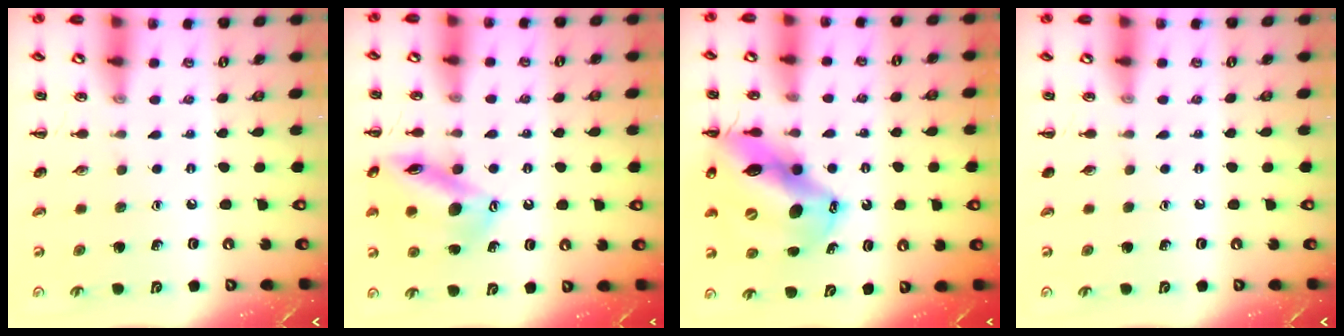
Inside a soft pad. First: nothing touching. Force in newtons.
{"total": 16.0, "press": 15.8, "slide": 2.4}
{"total": 17.3, "press": 16.6, "slide": 4.9}
{"total": 0.0}